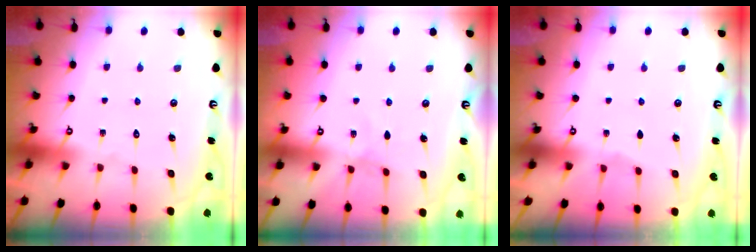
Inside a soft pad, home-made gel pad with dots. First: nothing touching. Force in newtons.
{"total": 2.3, "press": 2.3, "slide": 0.4}
{"total": 1.4, "press": 1.4, "slide": 0.3}